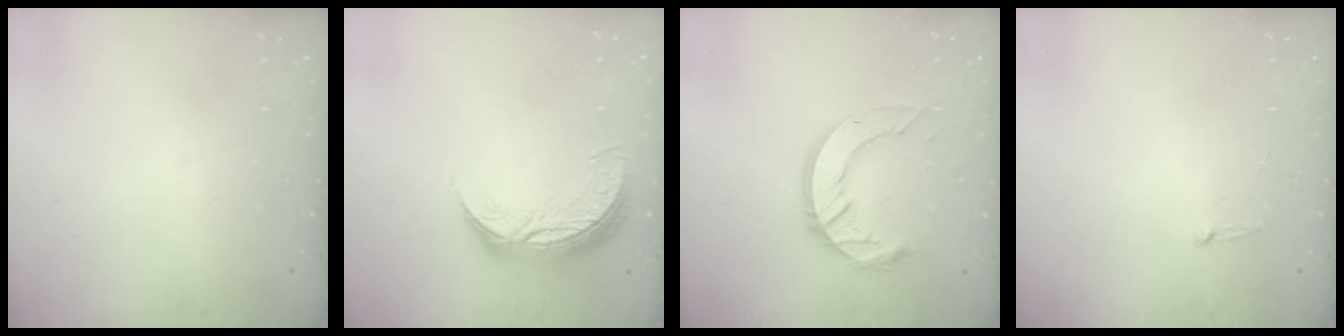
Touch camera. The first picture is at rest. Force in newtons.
{"total": 10.3, "press": 10.2, "slide": 0.7}
{"total": 12.3, "press": 12.2, "slide": 1.2}
{"total": 2.5, "press": 2.5, "slide": 0.2}